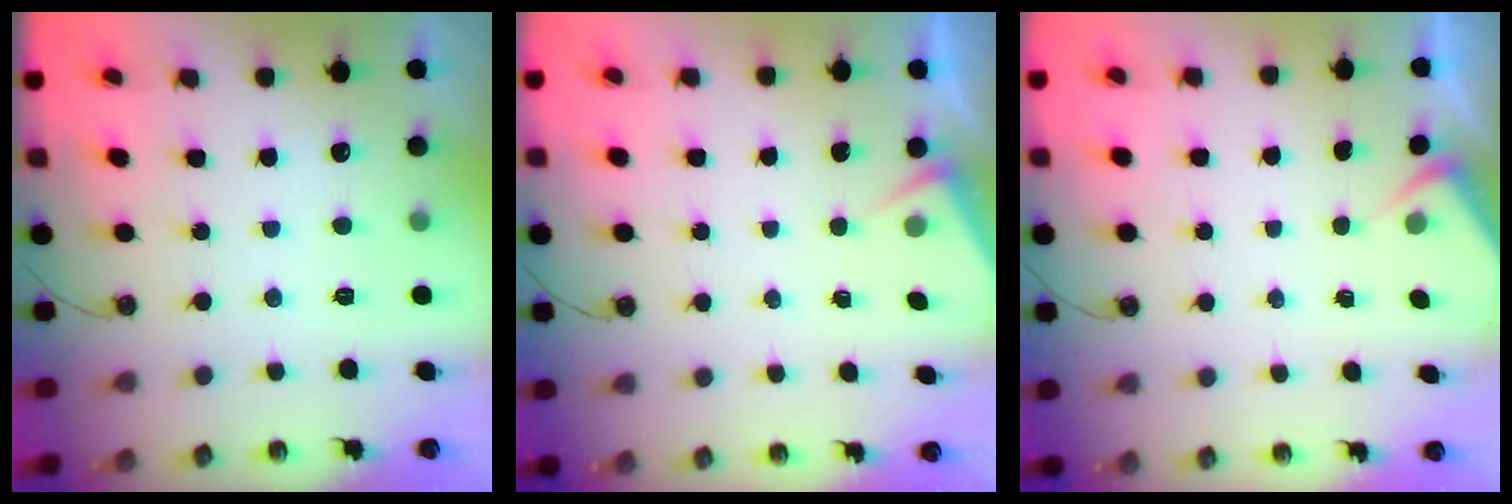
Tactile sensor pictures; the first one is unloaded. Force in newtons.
{"total": 2.5, "press": 2.5, "slide": 0.4}
{"total": 2.6, "press": 2.5, "slide": 0.5}